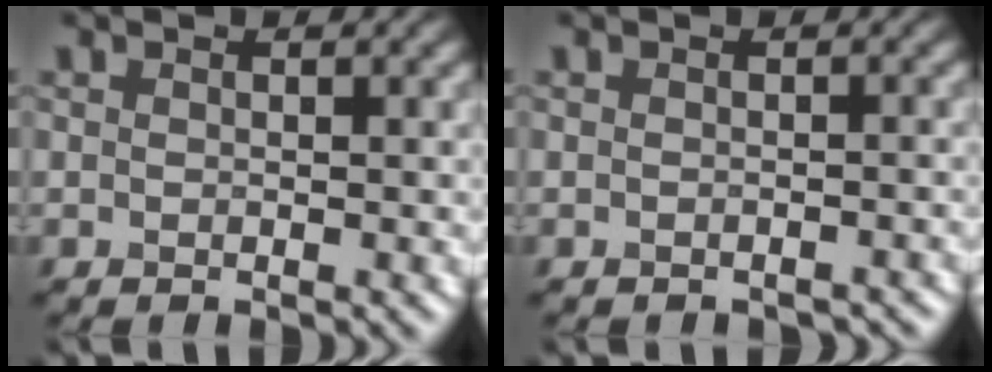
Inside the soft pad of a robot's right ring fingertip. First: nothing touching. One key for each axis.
{"total": 1.5, "fx": -1.5, "fy": 0.2, "fz": 0.1, "tx": 0.004, "ty": -0.002, "tz": -0.016}